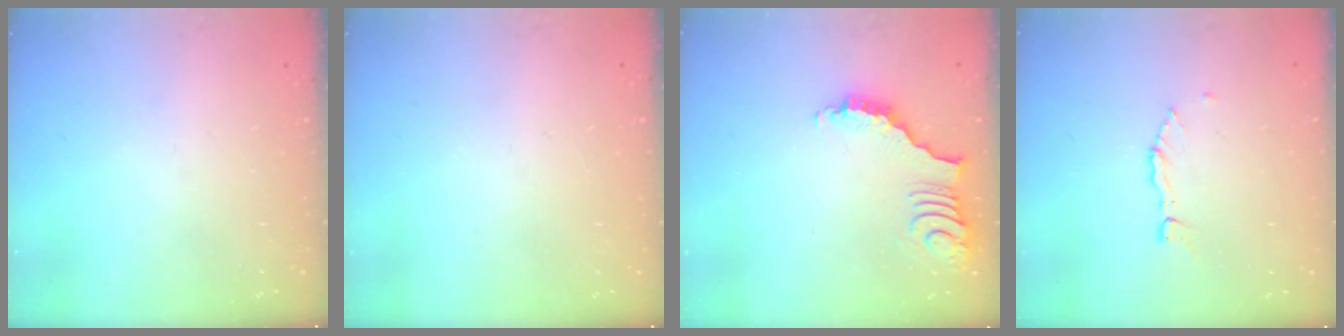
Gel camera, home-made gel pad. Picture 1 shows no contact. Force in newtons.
{"total": 0.0}
{"total": 3.9, "press": 3.8, "slide": 0.7}
{"total": 2.8, "press": 2.8, "slide": 0.2}